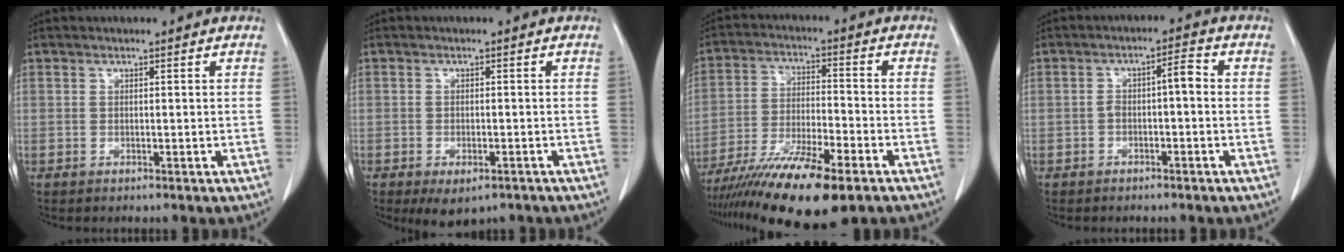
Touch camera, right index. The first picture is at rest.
{"total": 5.0, "force": [-3.3, 2.3, 2.9], "torque": [-0.041, -0.006, -0.043]}
{"total": 15.1, "force": [-10.5, 2.0, 10.6], "torque": [-0.194, -0.037, -0.183]}
{"total": 3.4, "force": [-0.5, 0.9, 3.3], "torque": [-0.053, 0.019, -0.008]}